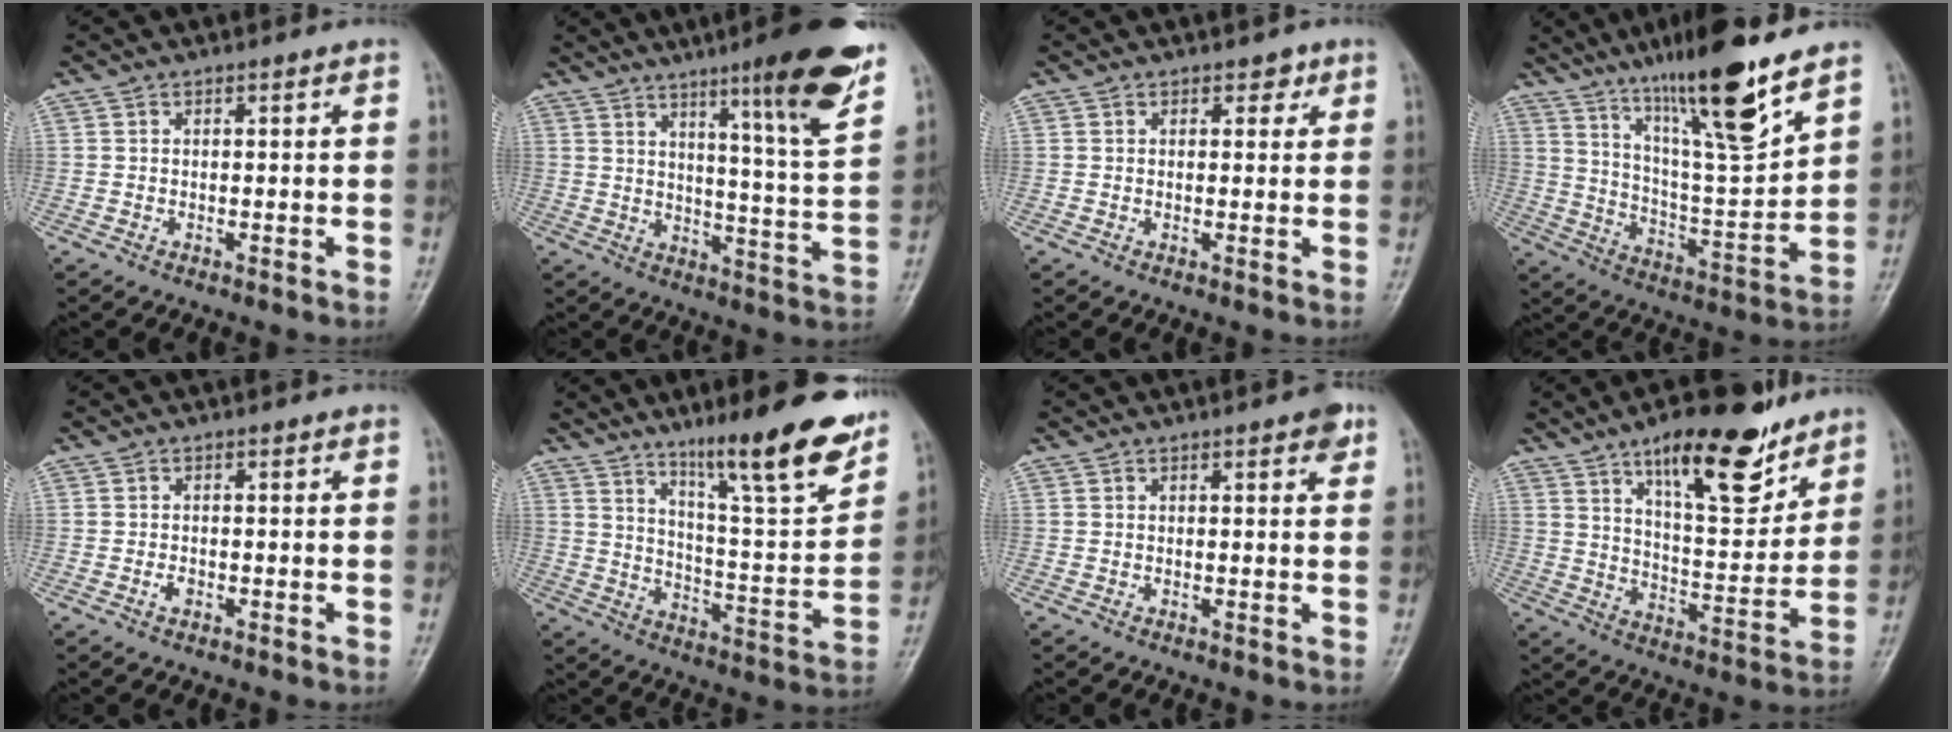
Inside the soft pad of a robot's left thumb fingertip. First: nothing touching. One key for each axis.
{"total": 15.9, "fx": 9.8, "fy": 0.9, "fz": 12.4, "tx": -0.161, "ty": -0.058, "tz": 0.143}
{"total": 2.0, "fx": 1.1, "fy": 1.3, "fz": 1.0, "tx": 0.005, "ty": -0.003, "tz": 0.011}
{"total": 19.3, "fx": 13.0, "fy": 2.4, "fz": 14.1, "tx": -0.218, "ty": -0.070, "tz": 0.226}
{"total": 1.3, "fx": -0.5, "fy": 0.8, "fz": 0.8, "tx": -0.014, "ty": 0.000, "tz": -0.010}
{"total": 17.7, "fx": 12.5, "fy": 2.6, "fz": 12.3, "tx": -0.157, "ty": -0.078, "tz": 0.199}
{"total": 2.7, "fx": 1.5, "fy": 0.9, "fz": 2.1, "tx": -0.019, "ty": -0.003, "tz": 0.014}
{"total": 18.1, "fx": 11.6, "fy": 6.3, "fz": 12.3, "tx": -0.149, "ty": -0.066, "tz": 0.189}